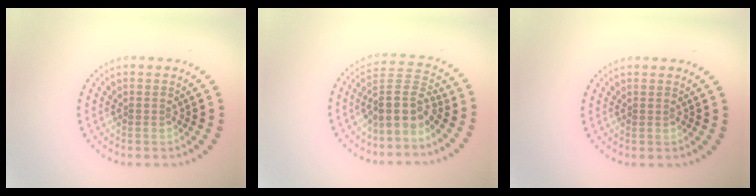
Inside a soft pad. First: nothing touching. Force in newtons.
{"total": 3.9, "press": 3.1, "slide": 2.3}
{"total": 0.0}